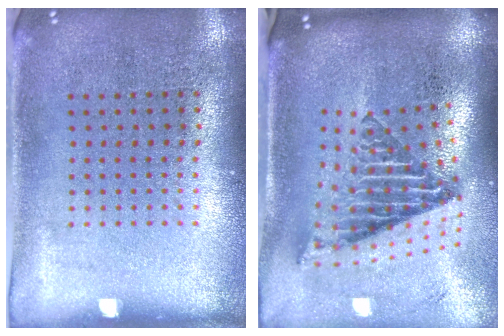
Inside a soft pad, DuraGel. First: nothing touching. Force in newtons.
{"total": 2.8, "press": 1.7, "slide": 2.2}